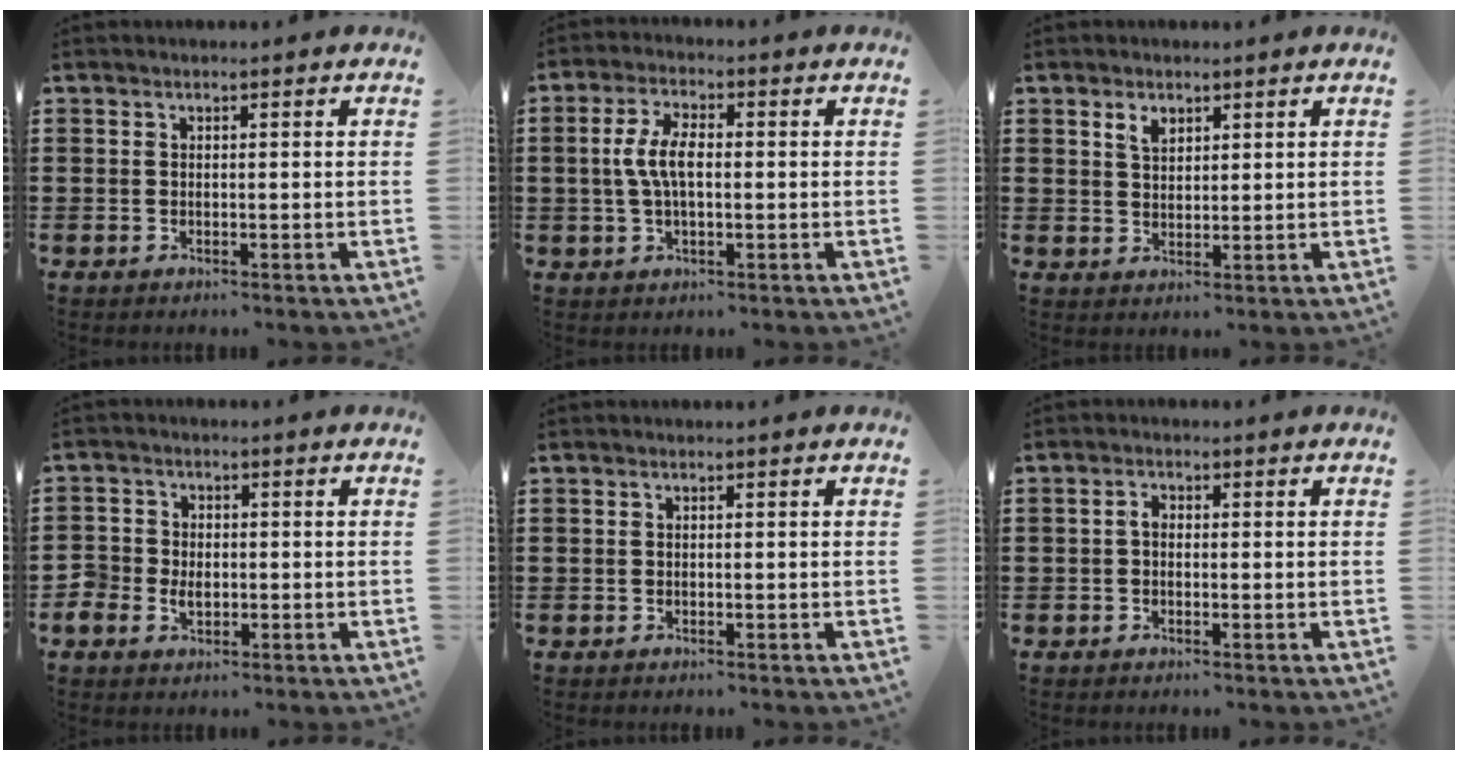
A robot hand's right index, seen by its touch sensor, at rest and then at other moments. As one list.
[{"total": 6.0, "force": [0.0, 2.6, 5.4], "torque": [-0.123, 0.001, -0.008]}, {"total": 2.5, "force": [1.7, 1.5, 1.2], "torque": [-0.029, 0.004, 0.032]}, {"total": 3.1, "force": [-0.8, 2.6, 1.4], "torque": [-0.041, 0.001, -0.020]}, {"total": 0.0}, {"total": 1.5, "force": [-0.3, 1.0, 1.2], "torque": [-0.031, 0.001, -0.008]}]